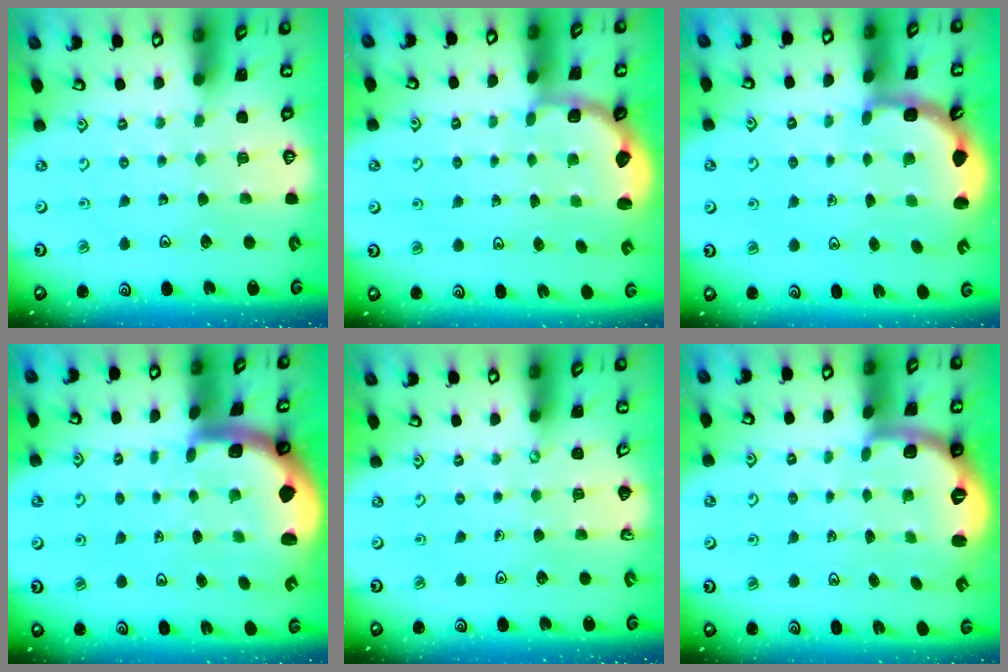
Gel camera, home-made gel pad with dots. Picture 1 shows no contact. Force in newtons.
{"total": 2.9, "press": 2.0, "slide": 2.1}
{"total": 3.2, "press": 2.5, "slide": 1.9}
{"total": 2.6, "press": 2.6, "slide": 0.6}
{"total": 0.0}
{"total": 2.5, "press": 1.9, "slide": 1.6}